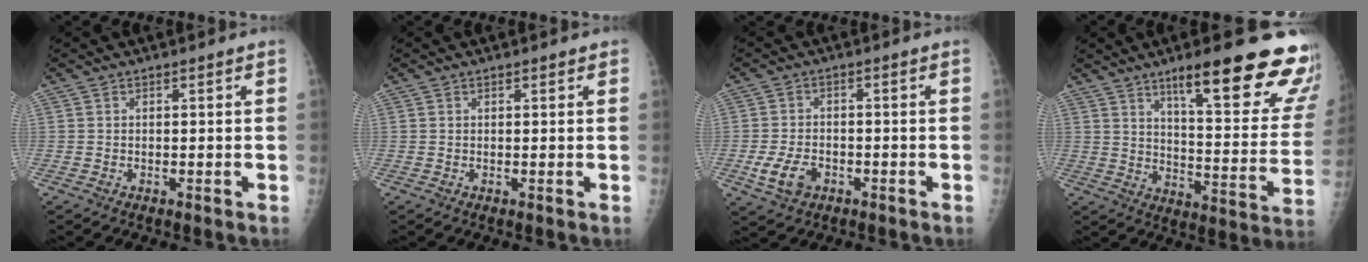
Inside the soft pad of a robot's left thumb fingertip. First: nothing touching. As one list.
[{"total": 0.8, "force": [0.5, 0.3, 0.5], "torque": [-0.006, -0.001, 0.005]}, {"total": 5.6, "force": [-2.2, 3.8, 3.5], "torque": [-0.067, 0.008, -0.036]}, {"total": 25.0, "force": [16.1, 5.0, 18.5], "torque": [-0.204, -0.072, 0.225]}]